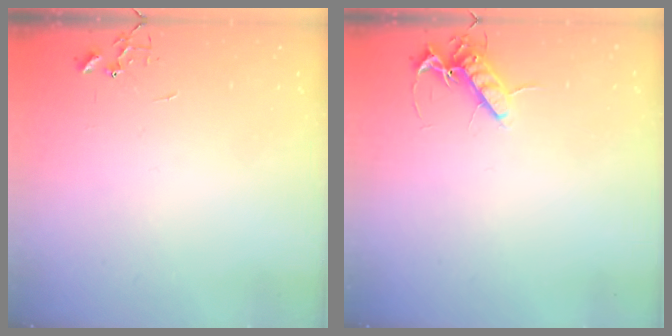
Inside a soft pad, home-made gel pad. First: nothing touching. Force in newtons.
{"total": 9.3, "press": 9.2, "slide": 1.3}